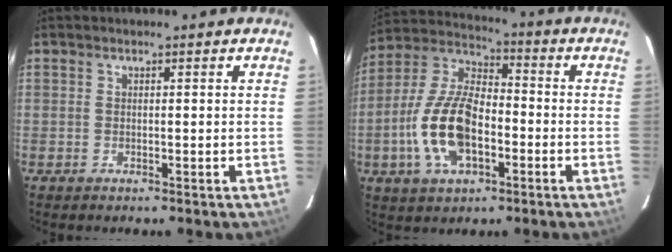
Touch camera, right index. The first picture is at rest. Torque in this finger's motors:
{"motor_torque": [2.14, 0.00, 1.05, 0.21]}